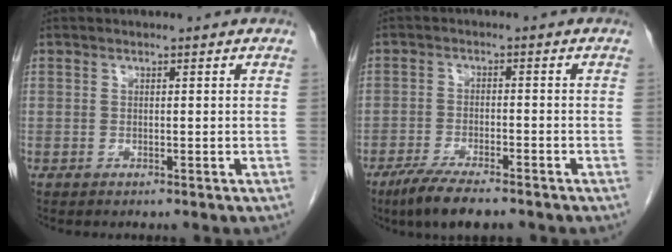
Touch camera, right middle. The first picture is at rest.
{"total": 7.9, "force": [-6.0, 1.4, 5.0], "torque": [-0.086, -0.017, -0.096]}